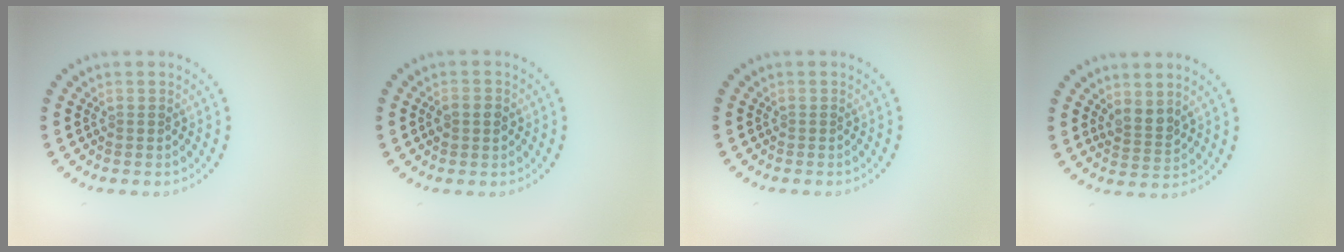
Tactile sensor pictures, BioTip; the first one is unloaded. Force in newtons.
{"total": 2.1, "press": 2.1, "slide": 0.1}
{"total": 0.0}
{"total": 2.1, "press": 1.7, "slide": 1.2}